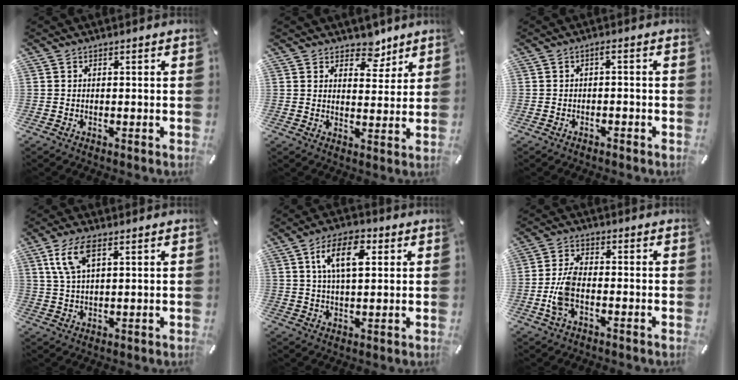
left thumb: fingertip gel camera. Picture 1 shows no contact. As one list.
[{"total": 7.0, "force": [5.3, 4.3, 1.6], "torque": [0.003, -0.040, 0.089]}, {"total": 1.7, "force": [-1.0, 0.5, 1.2], "torque": [-0.024, 0.008, -0.022]}, {"total": 8.0, "force": [3.8, 3.3, 6.3], "torque": [-0.137, 0.004, 0.067]}, {"total": 10.2, "force": [3.7, 5.1, 8.0], "torque": [-0.140, 0.003, 0.063]}, {"total": 7.1, "force": [-1.9, 3.7, 5.7], "torque": [-0.128, 0.001, -0.036]}]